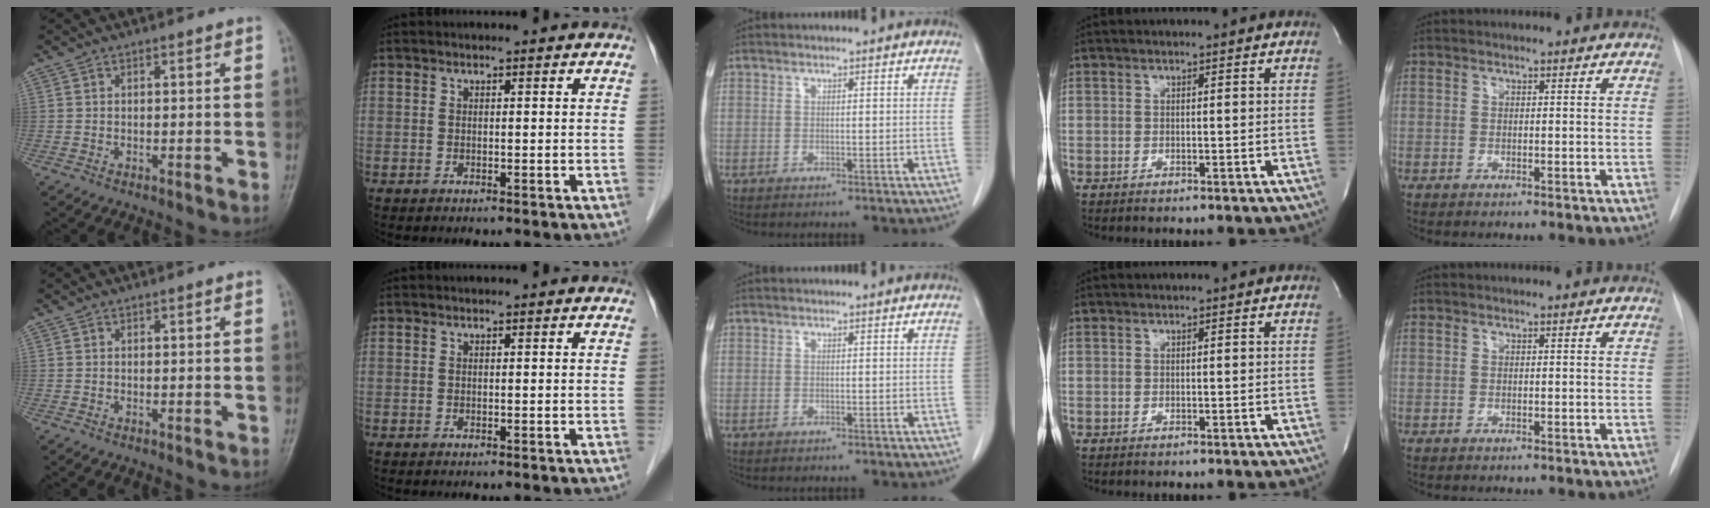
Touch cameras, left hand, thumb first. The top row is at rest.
{}